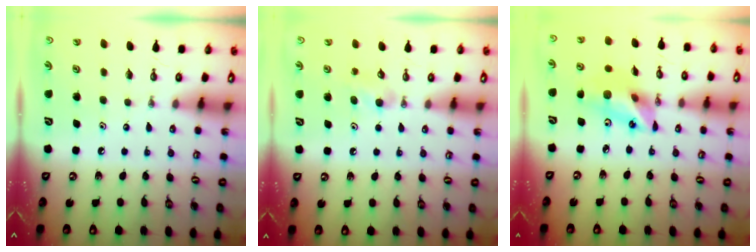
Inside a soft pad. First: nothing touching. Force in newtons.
{"total": 5.3, "press": 5.1, "slide": 1.4}
{"total": 15.5, "press": 15.1, "slide": 3.3}